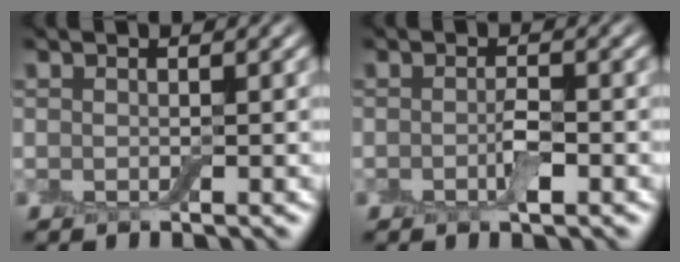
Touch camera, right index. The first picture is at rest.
{"total": 1.7, "force": [-0.5, 0.5, 1.5], "torque": [-0.029, -0.002, -0.012]}